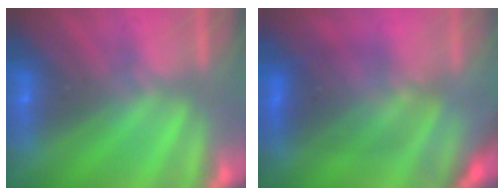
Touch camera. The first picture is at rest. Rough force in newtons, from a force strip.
{"total": 2.6}